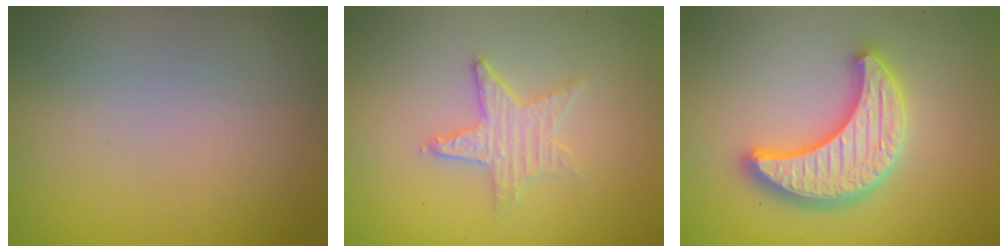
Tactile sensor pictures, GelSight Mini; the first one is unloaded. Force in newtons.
{"total": 2.7, "press": 2.6, "slide": 0.5}
{"total": 5.4, "press": 5.3, "slide": 0.9}